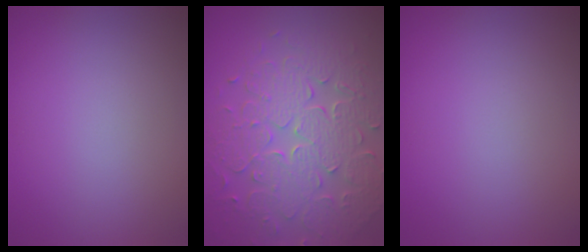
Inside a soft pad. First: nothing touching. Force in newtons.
{"total": 8.3, "press": 6.0, "slide": 5.8}
{"total": 0.0}